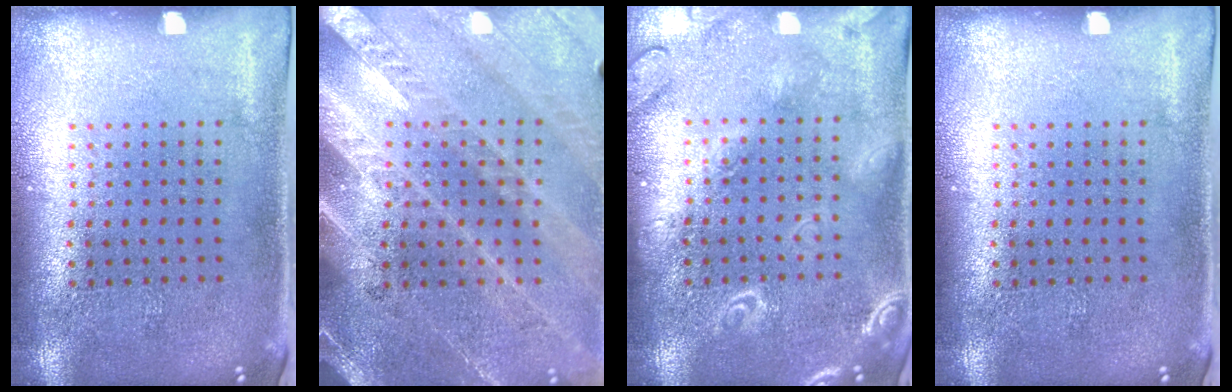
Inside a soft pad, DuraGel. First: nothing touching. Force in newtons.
{"total": 3.0, "press": 2.7, "slide": 1.2}
{"total": 3.5, "press": 3.5, "slide": 0.5}
{"total": 0.0}